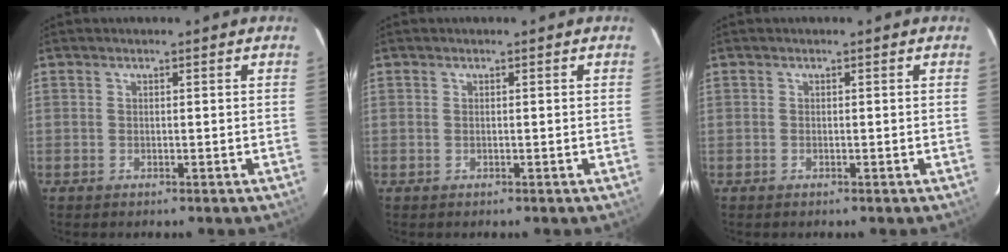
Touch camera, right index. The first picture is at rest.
{"total": 0.0}
{"total": 0.0}